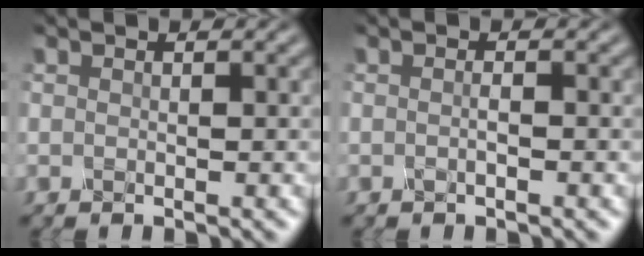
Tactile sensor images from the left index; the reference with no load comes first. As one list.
[{"total": 0.6, "force": [-0.2, 0.1, 0.6], "torque": [-0.006, 0.006, -0.007]}]